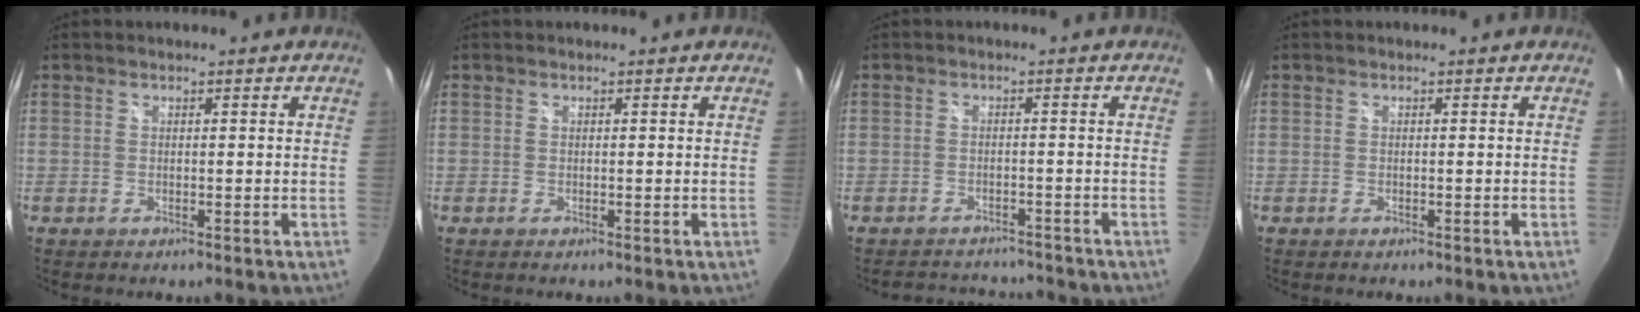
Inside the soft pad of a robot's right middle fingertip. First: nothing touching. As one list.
[{"total": 0.0}, {"total": 6.6, "force": [-6.1, 2.2, 0.9], "torque": [-0.022, 0.019, -0.083]}, {"total": 0.0}]